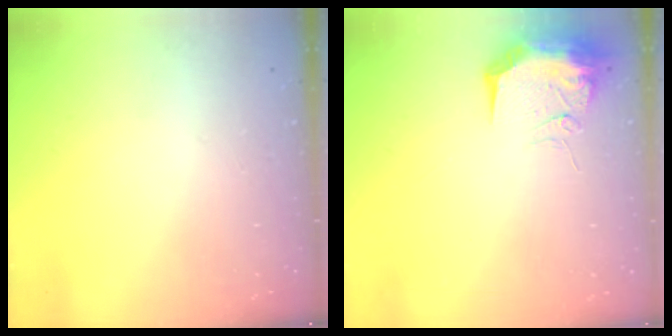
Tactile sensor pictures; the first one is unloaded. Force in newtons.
{"total": 16.8, "press": 12.6, "slide": 11.1}